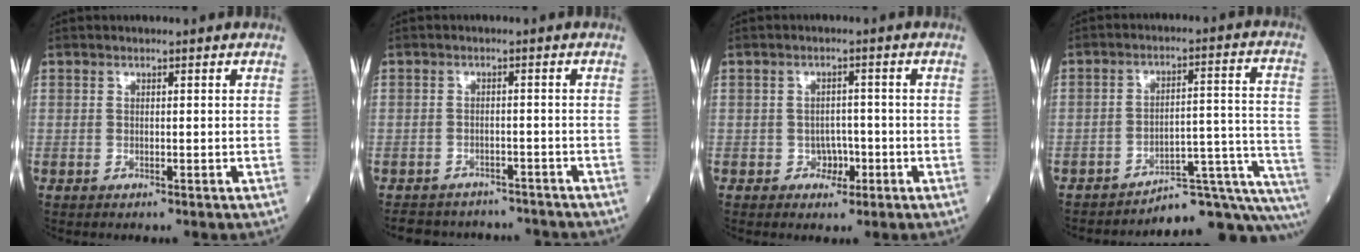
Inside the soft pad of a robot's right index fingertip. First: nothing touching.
{"total": 8.5, "force": [-7.8, 3.3, 0.8], "torque": [-0.010, 0.015, -0.094]}
{"total": 2.7, "force": [-1.1, 2.1, 1.2], "torque": [-0.009, 0.008, -0.015]}
{"total": 13.8, "force": [-12.2, 2.8, 5.7], "torque": [-0.020, 0.073, -0.155]}